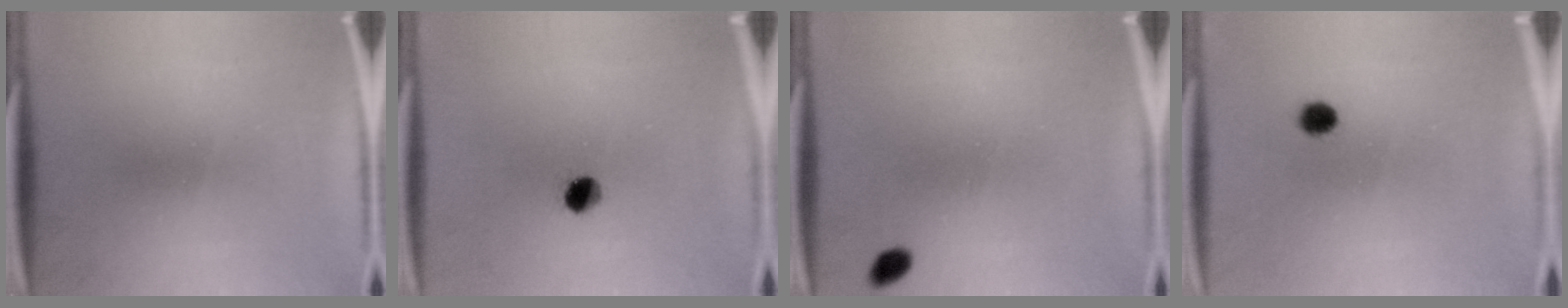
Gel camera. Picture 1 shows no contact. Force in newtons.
{"total": 4.0}
{"total": 2.0}
{"total": 2.6}